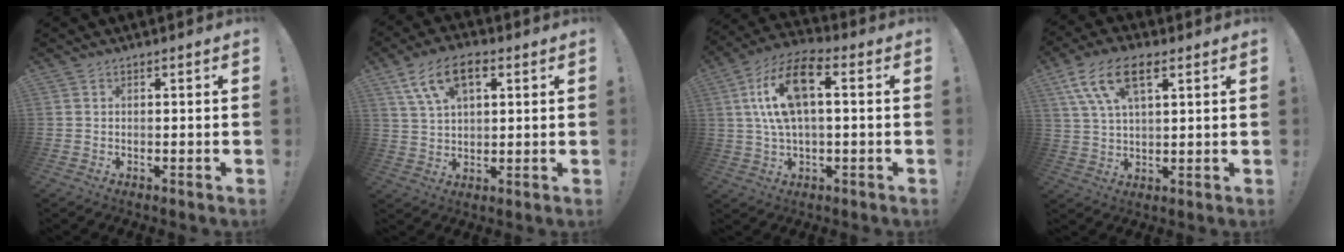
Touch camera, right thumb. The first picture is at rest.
{"total": 11.2, "force": [5.0, 6.1, 7.9], "torque": [-0.140, -0.003, 0.094]}
{"total": 14.4, "force": [2.6, 6.3, 12.6], "torque": [-0.244, 0.008, 0.044]}
{"total": 12.1, "force": [5.8, 5.6, 8.9], "torque": [-0.169, -0.003, 0.109]}